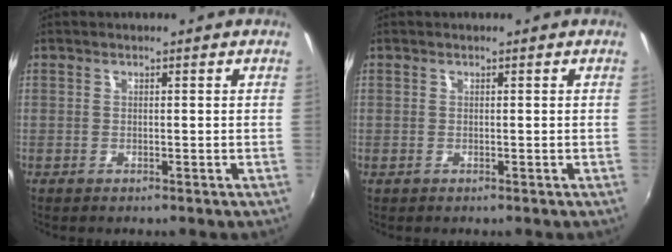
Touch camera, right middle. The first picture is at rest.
{"total": 0.0}